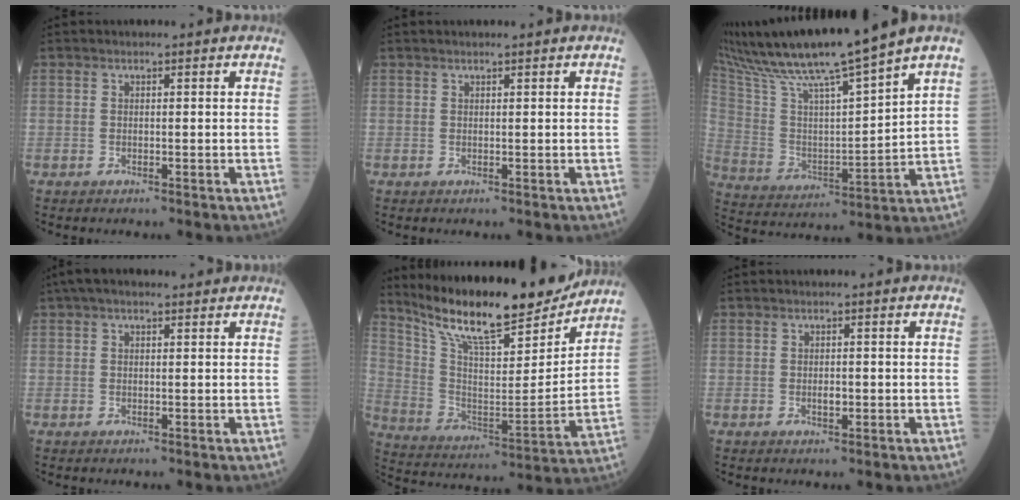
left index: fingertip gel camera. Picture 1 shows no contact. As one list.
[{"total": 1.1, "force": [0.9, -0.1, 0.6], "torque": [-0.009, 0.010, 0.018]}, {"total": 18.5, "force": [15.3, -1.4, 10.2], "torque": [-0.191, -0.009, 0.272]}, {"total": 4.5, "force": [3.2, 1.5, 2.8], "torque": [-0.054, 0.039, 0.054]}, {"total": 20.7, "force": [17.9, 3.0, 9.9], "torque": [-0.177, -0.027, 0.295]}, {"total": 1.1, "force": [-0.3, 0.5, 0.9], "torque": [-0.017, -0.003, -0.004]}]